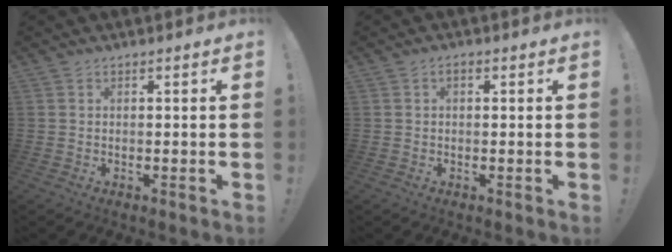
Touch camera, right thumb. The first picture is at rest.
{"total": 1.2, "force": [0.0, 0.7, 1.0], "torque": [-0.017, 0.003, -0.002]}